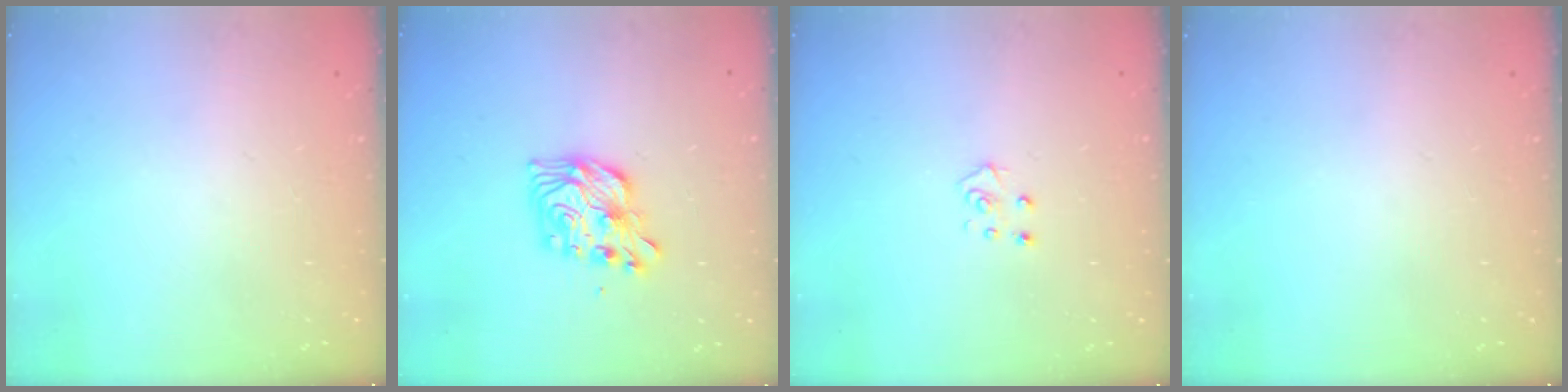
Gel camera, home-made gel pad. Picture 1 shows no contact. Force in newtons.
{"total": 10.5, "press": 10.5, "slide": 1.0}
{"total": 4.7, "press": 4.7, "slide": 0.4}
{"total": 0.0}